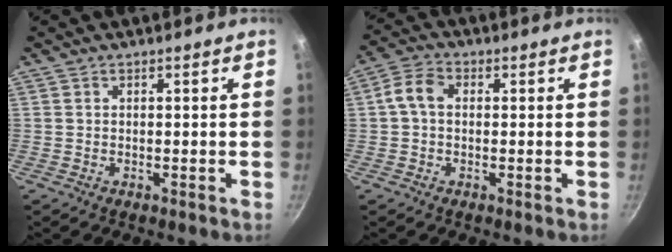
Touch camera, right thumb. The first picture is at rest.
{"total": 5.1, "force": [0.4, 3.5, 3.8], "torque": [-0.079, 0.021, -0.003]}